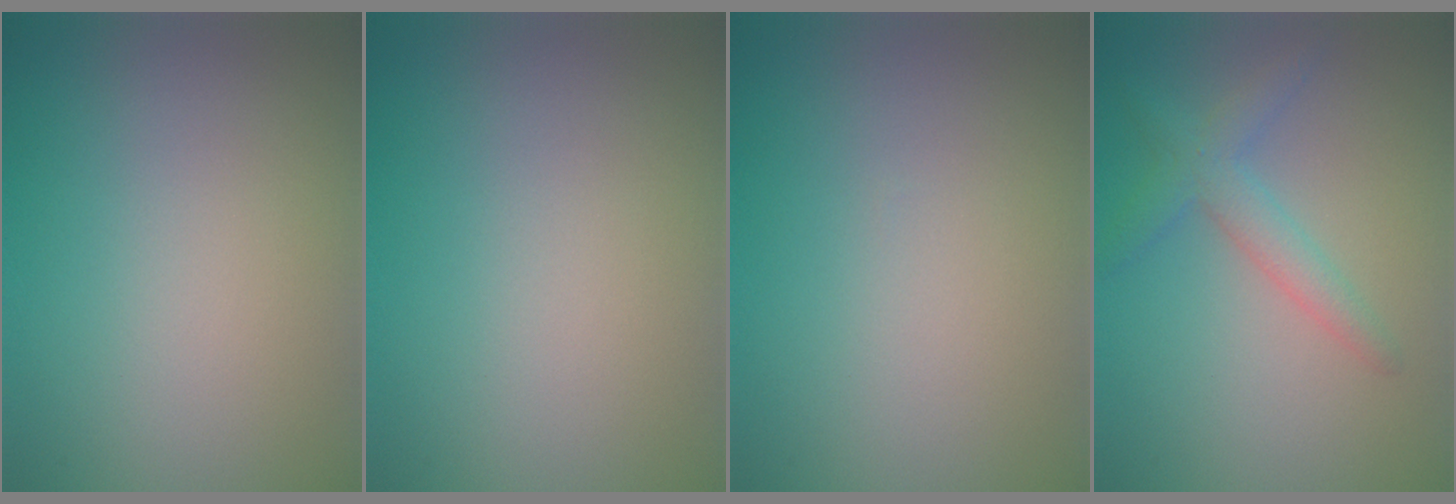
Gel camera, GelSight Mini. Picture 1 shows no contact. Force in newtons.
{"total": 0.0}
{"total": 0.0}
{"total": 2.7, "press": 2.7, "slide": 0.1}